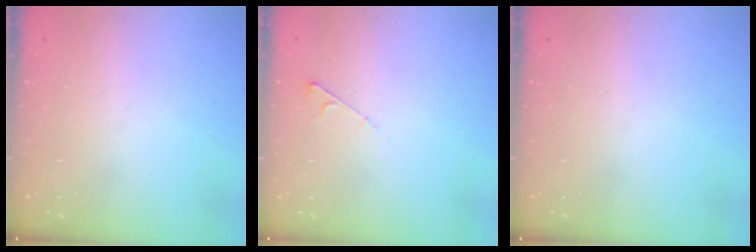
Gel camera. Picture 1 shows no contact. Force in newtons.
{"total": 3.7, "press": 3.7, "slide": 0.4}
{"total": 0.0}